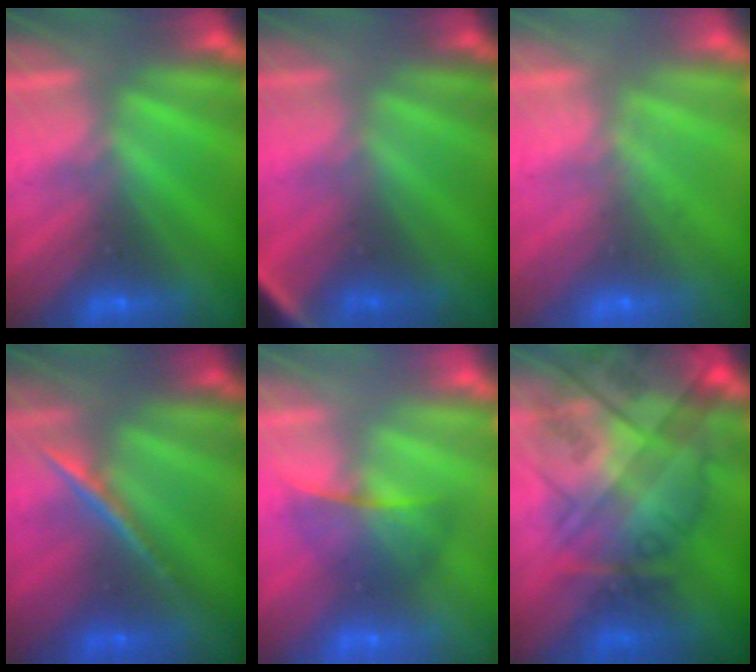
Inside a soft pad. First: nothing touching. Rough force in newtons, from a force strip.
{"total": 2.8}
{"total": 9.1}
{"total": 1.8}
{"total": 2.3}
{"total": 7.3}